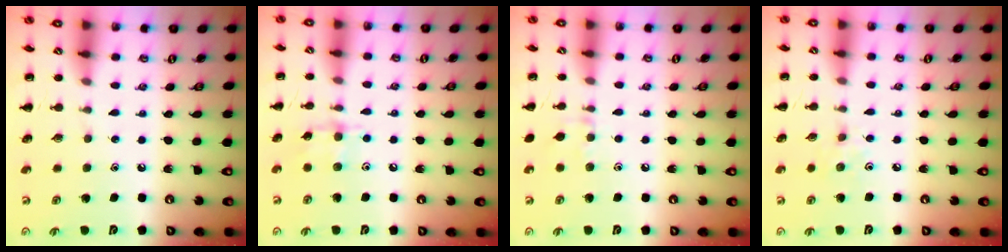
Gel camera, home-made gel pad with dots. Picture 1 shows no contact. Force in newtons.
{"total": 6.2, "press": 6.1, "slide": 0.6}
{"total": 5.2, "press": 5.0, "slide": 1.3}
{"total": 4.2, "press": 3.9, "slide": 1.5}